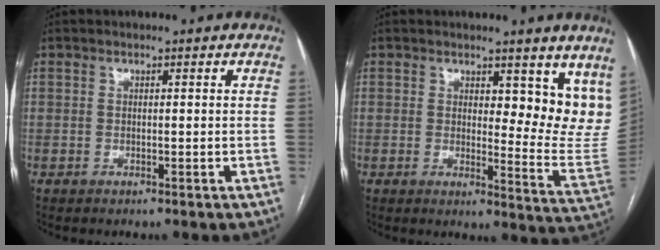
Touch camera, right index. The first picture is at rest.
{"total": 10.7, "force": [7.4, 3.7, 6.8], "torque": [-0.063, -0.036, 0.076]}